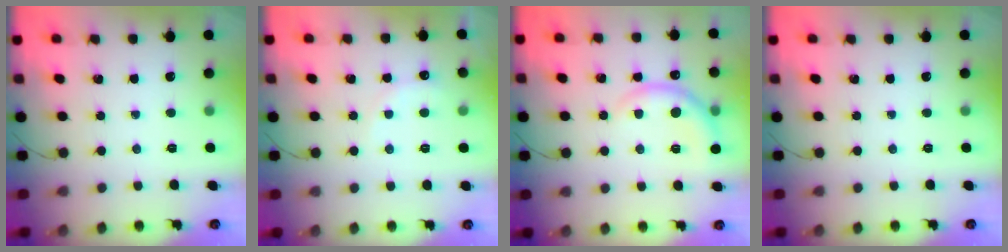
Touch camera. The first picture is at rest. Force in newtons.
{"total": 6.2, "press": 6.1, "slide": 1.0}
{"total": 7.2, "press": 7.1, "slide": 0.5}
{"total": 0.0}